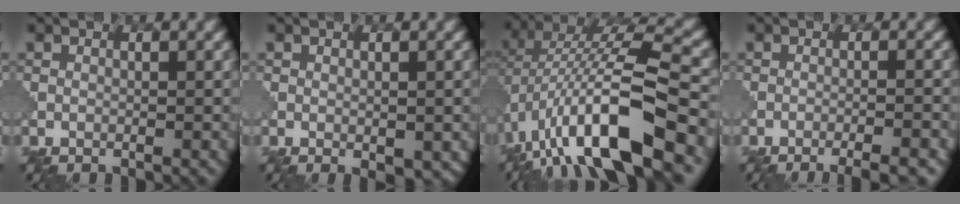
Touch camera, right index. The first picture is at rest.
{"total": 1.6, "force": [-0.7, 0.4, 1.4], "torque": [-0.022, -0.008, 0.000]}
{"total": 11.7, "force": [-4.9, 3.7, 9.9], "torque": [-0.189, 0.018, -0.081]}
{"total": 3.8, "force": [-2.9, 0.7, 2.3], "torque": [0.005, 0.016, -0.046]}